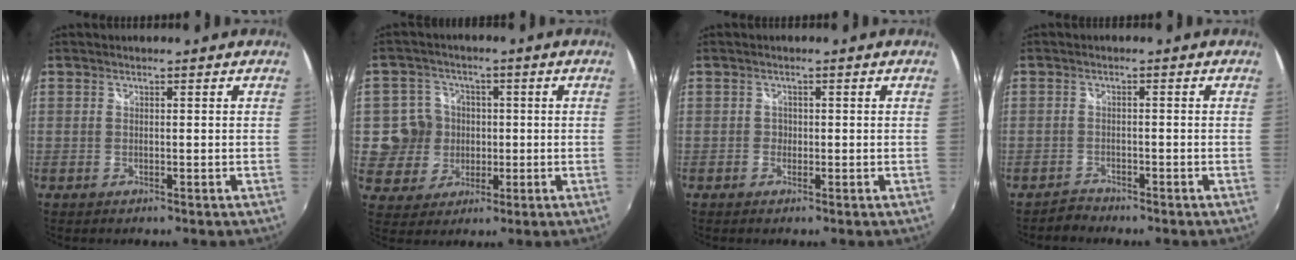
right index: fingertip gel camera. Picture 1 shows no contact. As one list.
[{"total": 8.4, "force": [-0.1, 8.4, 0.9], "torque": [-0.034, 0.015, -0.004]}, {"total": 1.2, "force": [-0.4, 1.1, 0.1], "torque": [-0.001, -0.002, -0.007]}, {"total": 2.2, "force": [-1.9, 1.0, -0.4], "torque": [0.001, 0.006, -0.036]}]